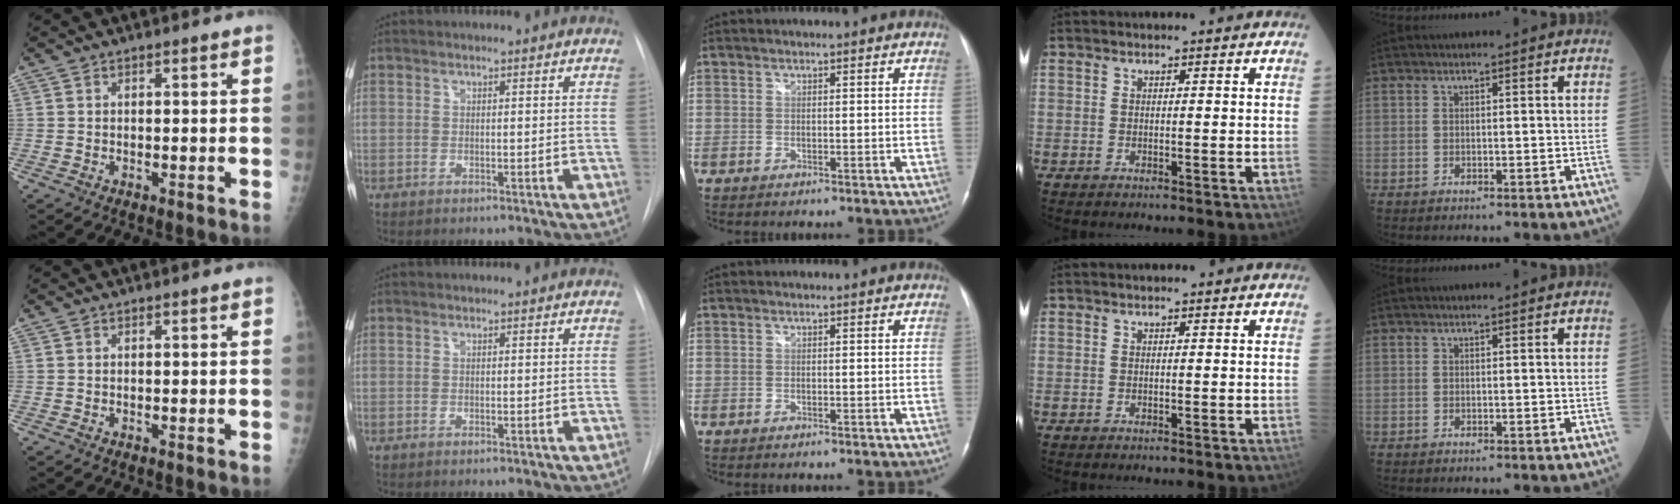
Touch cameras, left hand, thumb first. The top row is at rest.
{}